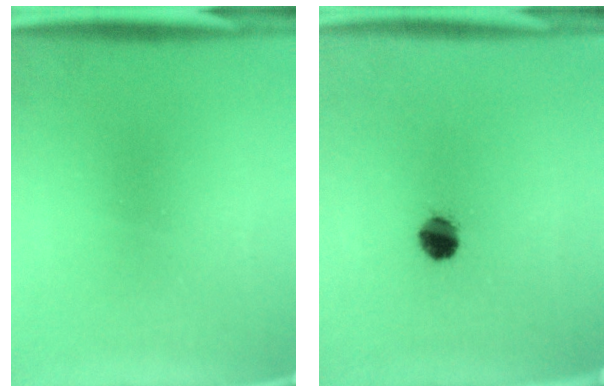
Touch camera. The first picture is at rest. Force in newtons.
{"total": 5.0}